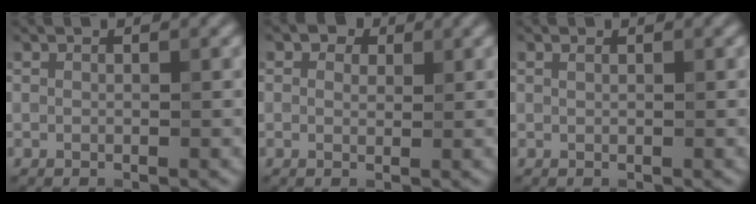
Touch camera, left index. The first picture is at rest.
{"total": 2.1, "force": [1.2, 1.3, 1.0], "torque": [-0.010, 0.001, 0.006]}
{"total": 0.5, "force": [0.4, 0.2, 0.4], "torque": [-0.010, 0.000, 0.004]}